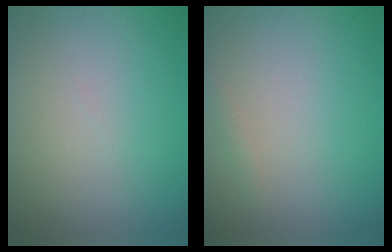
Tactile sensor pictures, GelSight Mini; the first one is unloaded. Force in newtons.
{"total": 0.6, "press": 0.6, "slide": 0.0}